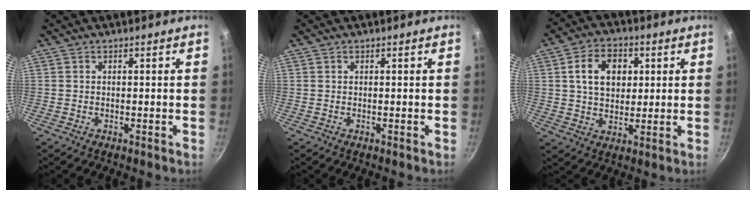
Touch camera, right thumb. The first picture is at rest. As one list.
[{"total": 0.0}, {"total": 10.2, "force": [2.4, 7.3, 6.7], "torque": [-0.092, 0.002, 0.036]}]